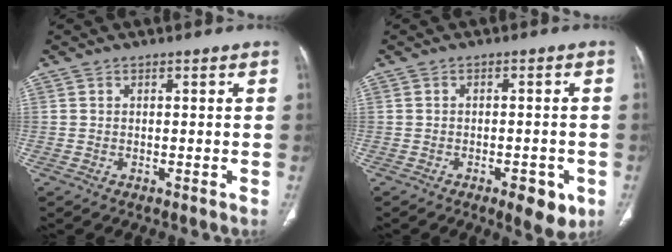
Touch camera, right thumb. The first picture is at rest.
{"total": 6.1, "force": [-2.9, 2.5, 4.8], "torque": [-0.052, 0.004, -0.033]}